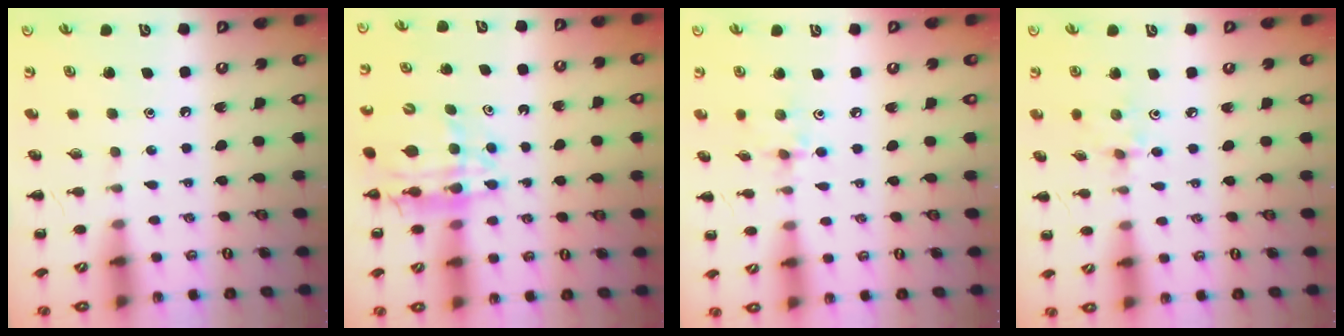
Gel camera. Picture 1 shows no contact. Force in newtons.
{"total": 13.0, "press": 12.4, "slide": 3.9}
{"total": 2.4, "press": 2.4, "slide": 0.5}
{"total": 2.9, "press": 2.7, "slide": 0.9}